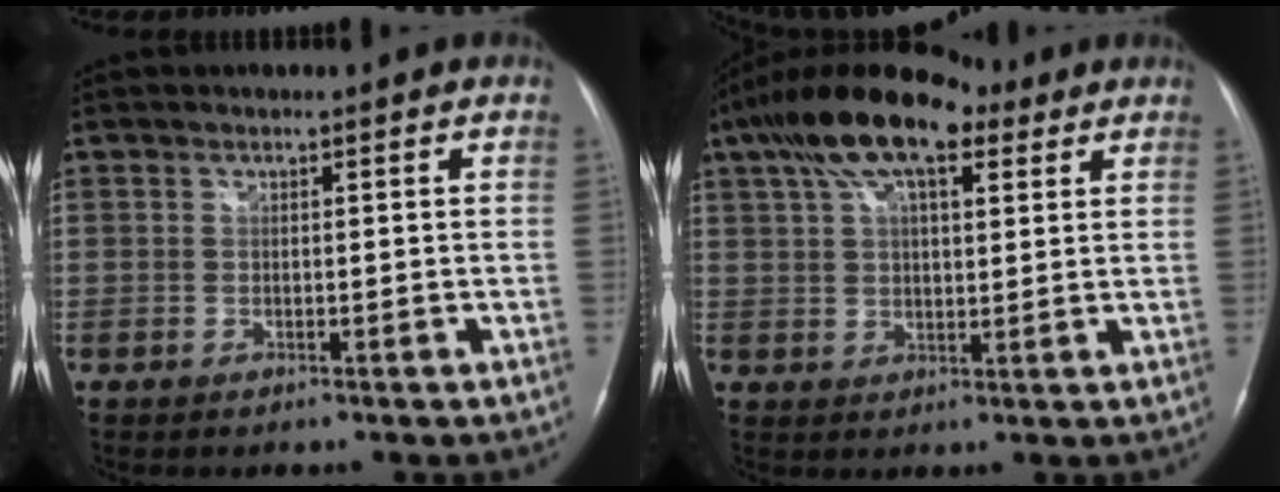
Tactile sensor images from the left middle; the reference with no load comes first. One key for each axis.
{"total": 14.5, "fx": 8.9, "fy": 5.2, "fz": 10.2, "tx": -0.203, "ty": 0.047, "tz": 0.160}